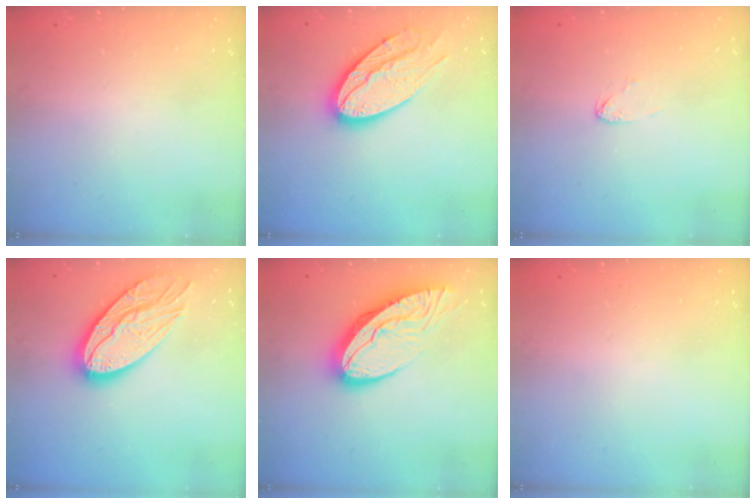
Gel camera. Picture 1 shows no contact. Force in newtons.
{"total": 16.7, "press": 16.6, "slide": 1.5}
{"total": 3.0, "press": 3.0, "slide": 0.2}
{"total": 17.0, "press": 17.0, "slide": 1.1}
{"total": 16.0, "press": 16.0, "slide": 1.5}
{"total": 0.0}